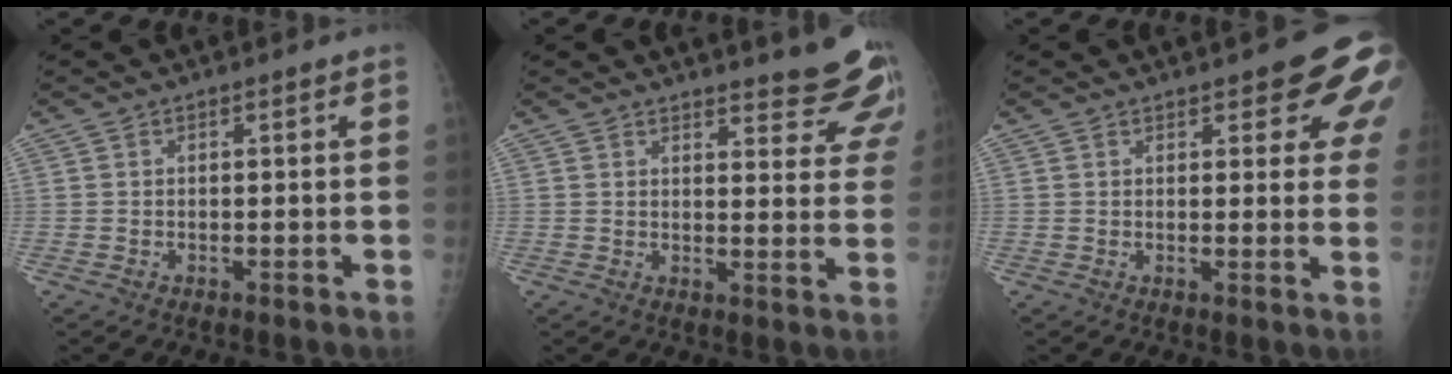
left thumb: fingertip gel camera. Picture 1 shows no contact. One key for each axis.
{"total": 11.5, "fx": 10.5, "fy": 2.8, "fz": 3.8, "tx": -0.009, "ty": -0.075, "tz": 0.105}
{"total": 10.1, "fx": 5.4, "fy": 3.6, "fz": 7.8, "tx": -0.060, "ty": -0.020, "tz": 0.056}